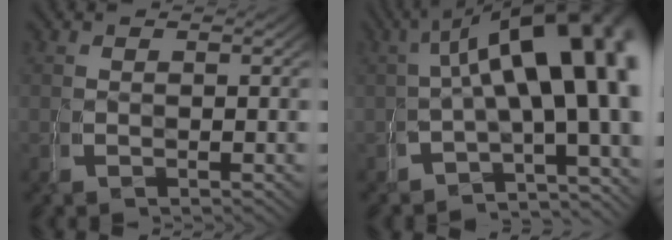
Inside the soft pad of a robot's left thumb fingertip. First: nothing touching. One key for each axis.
{"total": 14.3, "fx": 1.4, "fy": 8.0, "fz": 11.8, "tx": -0.133, "ty": -0.004, "tz": 0.011}